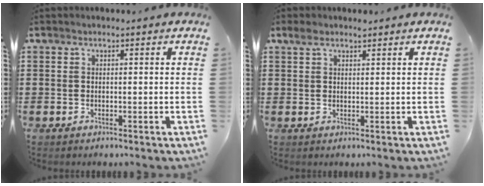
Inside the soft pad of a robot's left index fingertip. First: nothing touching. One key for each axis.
{"total": 2.1, "fx": 1.6, "fy": 0.9, "fz": 1.1, "tx": -0.025, "ty": 0.005, "tz": 0.031}